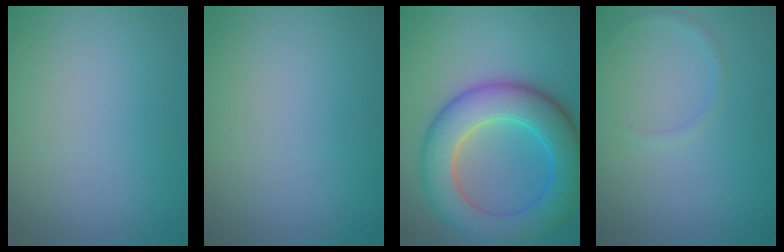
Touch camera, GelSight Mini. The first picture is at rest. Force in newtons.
{"total": 0.0}
{"total": 9.1, "press": 9.1, "slide": 0.2}
{"total": 0.6, "press": 0.6, "slide": 0.0}